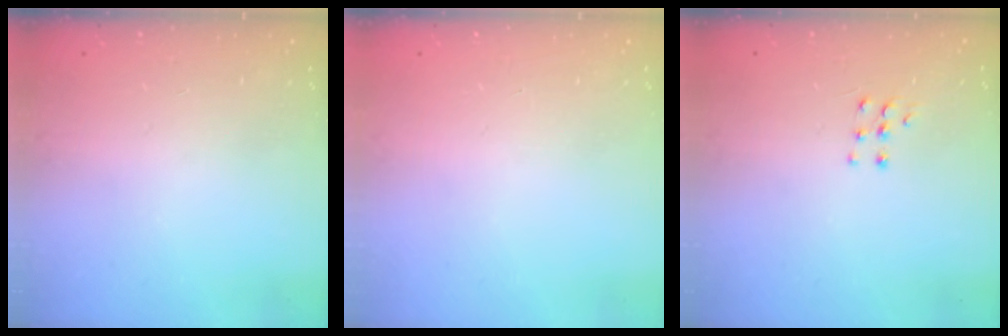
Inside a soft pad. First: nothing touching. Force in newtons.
{"total": 0.0}
{"total": 3.3, "press": 3.3, "slide": 0.5}